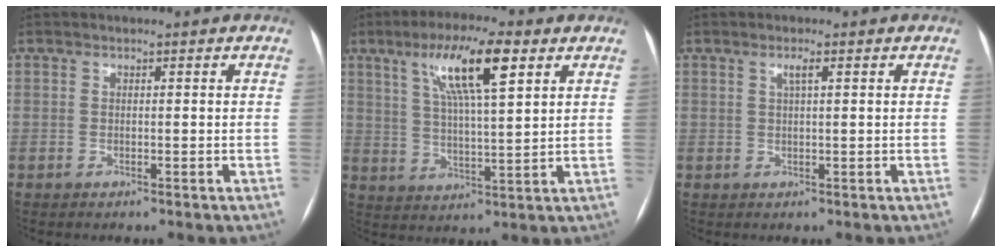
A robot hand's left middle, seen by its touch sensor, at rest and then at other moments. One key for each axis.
{"total": 11.5, "fx": 5.6, "fy": 1.6, "fz": 9.9, "tx": -0.180, "ty": 0.013, "tz": 0.098}
{"total": 1.4, "fx": 0.6, "fy": 0.0, "fz": 1.3, "tx": -0.025, "ty": 0.003, "tz": 0.011}